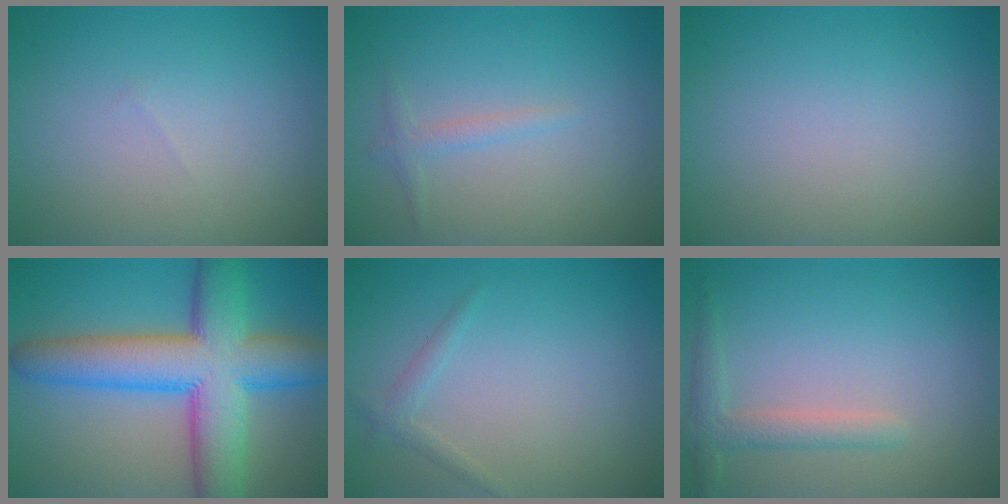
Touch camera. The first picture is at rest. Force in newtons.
{"total": 1.1, "press": 1.1, "slide": 0.0}
{"total": 0.0}
{"total": 11.7, "press": 11.7, "slide": 0.1}
{"total": 1.1, "press": 1.1, "slide": 0.1}
{"total": 2.3, "press": 2.3, "slide": 0.2}